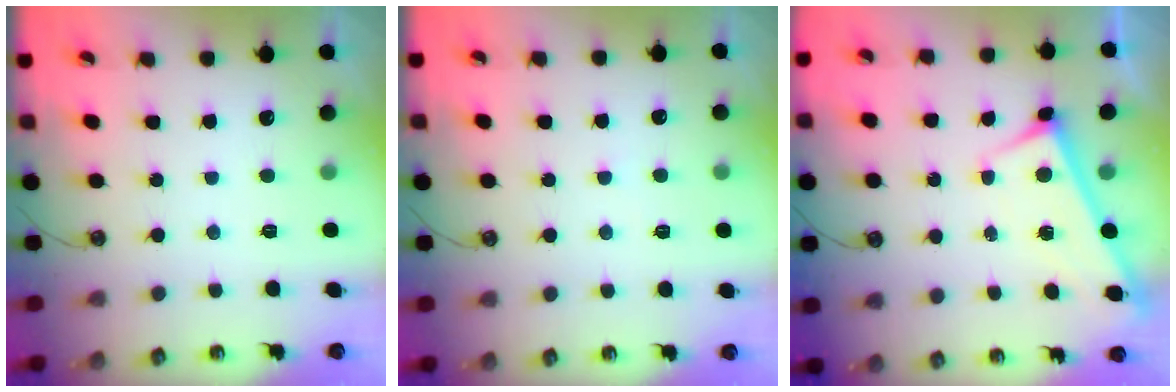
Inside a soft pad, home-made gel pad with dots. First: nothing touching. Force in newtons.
{"total": 2.3, "press": 2.3, "slide": 0.2}
{"total": 3.1, "press": 3.1, "slide": 0.2}